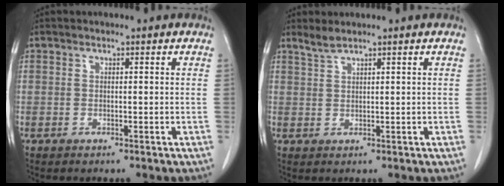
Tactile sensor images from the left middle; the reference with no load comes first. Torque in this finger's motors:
{"motor_torque": [0.83, -0.94, -0.05, 0.00]}